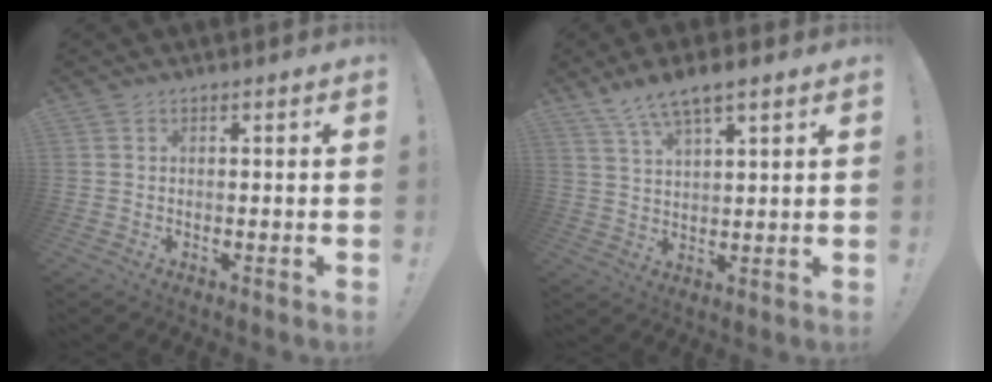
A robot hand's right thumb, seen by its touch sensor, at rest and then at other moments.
{"total": 7.5, "force": [5.5, 1.9, 4.7], "torque": [-0.083, -0.025, 0.099]}